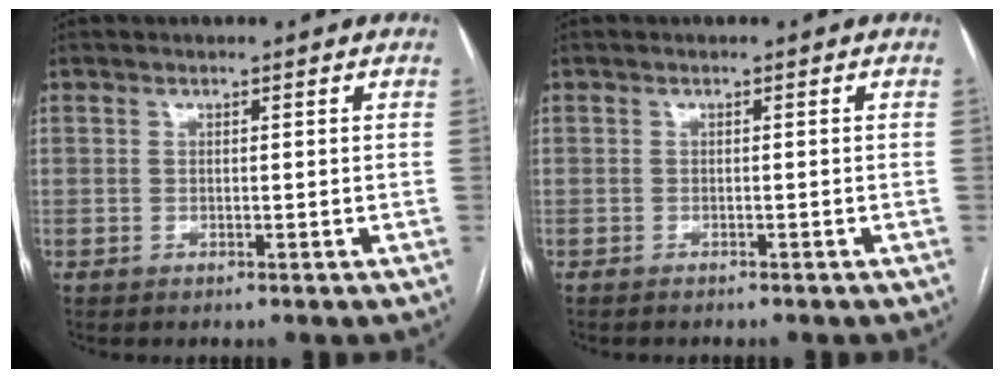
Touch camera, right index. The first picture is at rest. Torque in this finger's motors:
{"motor_torque": [-0.05, -0.06, -0.02, 0.00]}